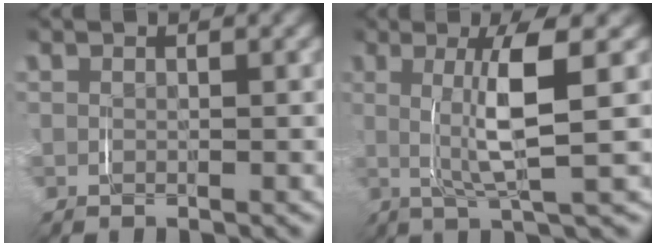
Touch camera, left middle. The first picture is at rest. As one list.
[{"total": 5.1, "force": [0.8, 0.1, 5.0], "torque": [-0.088, -0.002, 0.013]}]